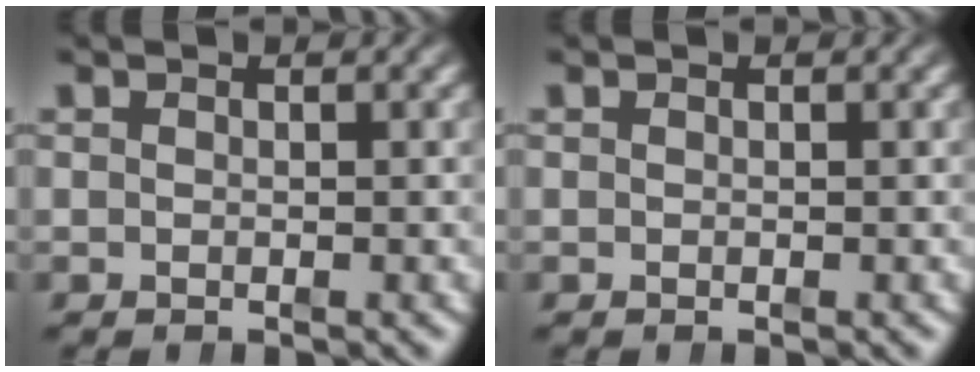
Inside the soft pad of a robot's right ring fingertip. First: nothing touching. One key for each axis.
{"total": 0.0}